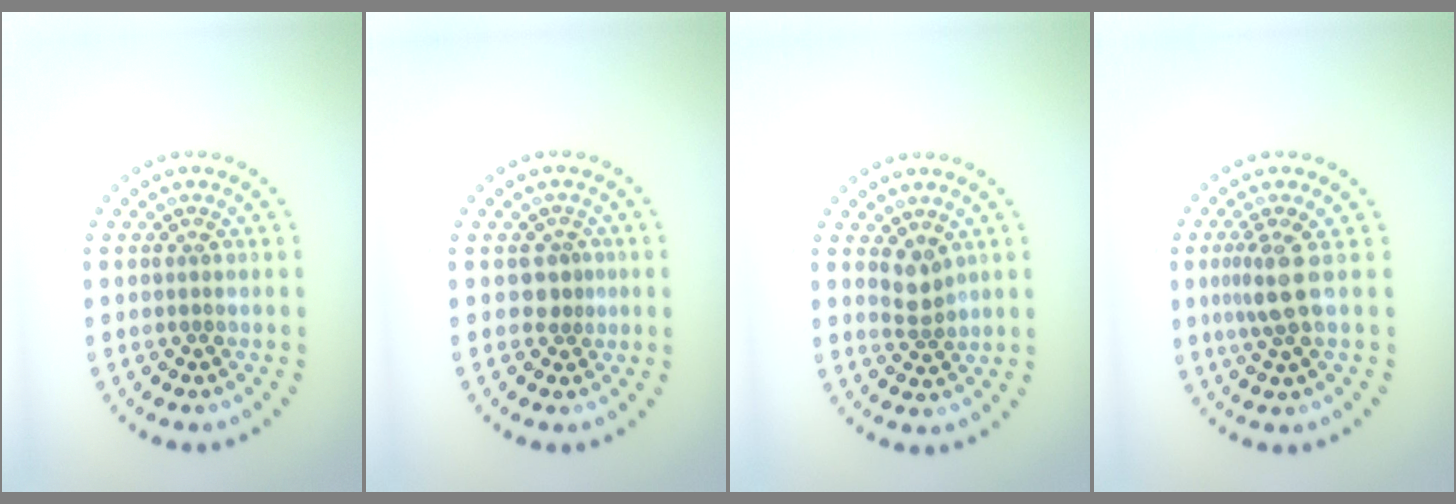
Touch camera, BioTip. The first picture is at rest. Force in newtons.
{"total": 1.3, "press": 0.9, "slide": 1.0}
{"total": 1.8, "press": 1.5, "slide": 1.0}
{"total": 2.7, "press": 2.0, "slide": 1.8}